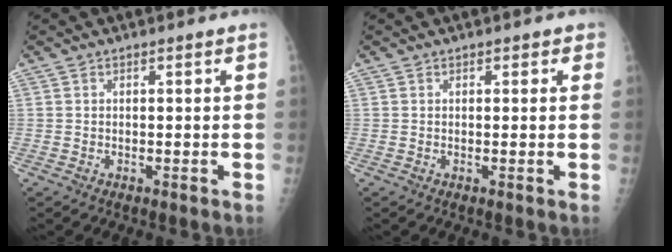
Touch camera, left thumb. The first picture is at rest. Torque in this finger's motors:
{"motor_torque": [0.08, -0.02, -0.28, -0.14, -0.02]}